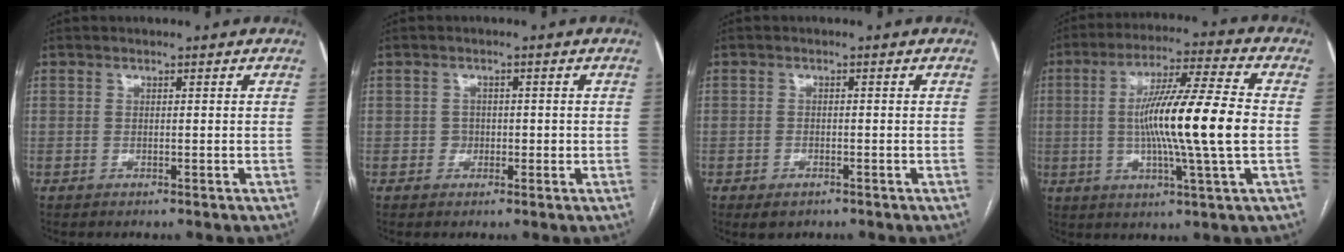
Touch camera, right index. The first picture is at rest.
{"total": 1.7, "force": [-0.4, 1.6, 0.5], "torque": [-0.004, 0.007, -0.004]}
{"total": 2.0, "force": [-1.3, 1.2, 1.0], "torque": [-0.020, -0.002, -0.009]}
{"total": 15.5, "force": [-0.6, -0.4, 15.5], "torque": [-0.271, 0.000, -0.016]}